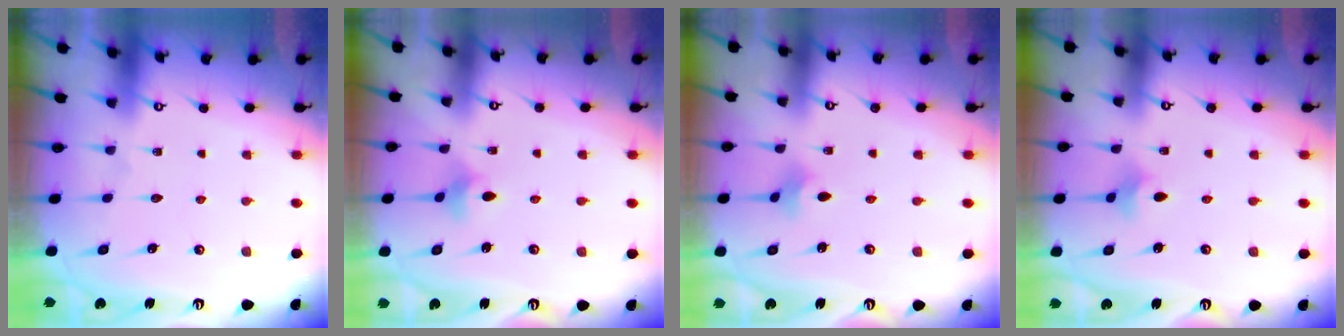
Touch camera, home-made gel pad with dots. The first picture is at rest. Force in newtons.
{"total": 4.4, "press": 4.4, "slide": 0.4}
{"total": 2.8, "press": 2.7, "slide": 0.6}
{"total": 3.3, "press": 3.2, "slide": 0.6}